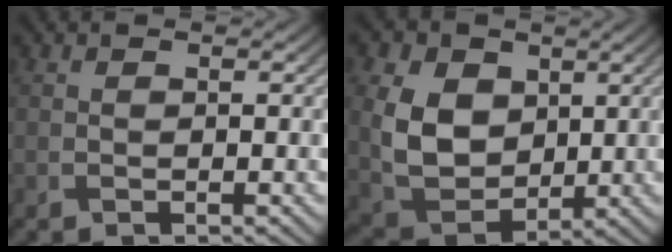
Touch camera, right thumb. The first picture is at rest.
{"total": 9.9, "force": [1.7, 7.5, 6.3], "torque": [-0.160, -0.004, 0.030]}